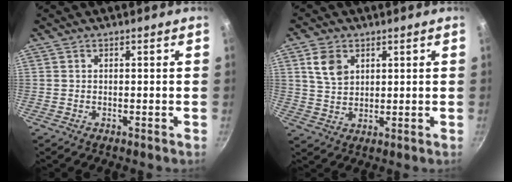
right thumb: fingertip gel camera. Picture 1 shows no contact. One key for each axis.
{"total": 6.4, "fx": 2.6, "fy": 4.6, "fz": 3.6, "tx": -0.050, "ty": -0.009, "tz": 0.052}